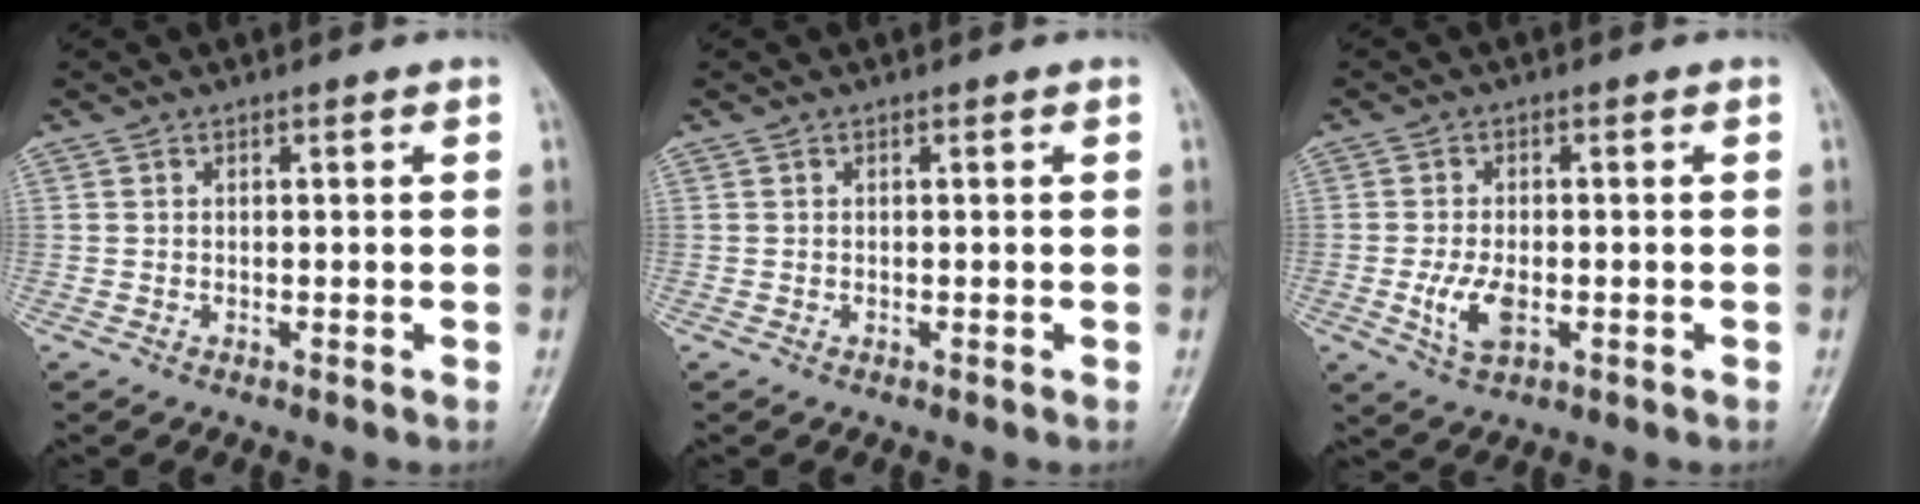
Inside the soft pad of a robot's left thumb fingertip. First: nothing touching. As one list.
[{"total": 0.0}, {"total": 5.7, "force": [-1.5, 3.1, 4.6], "torque": [-0.091, 0.000, -0.024]}]